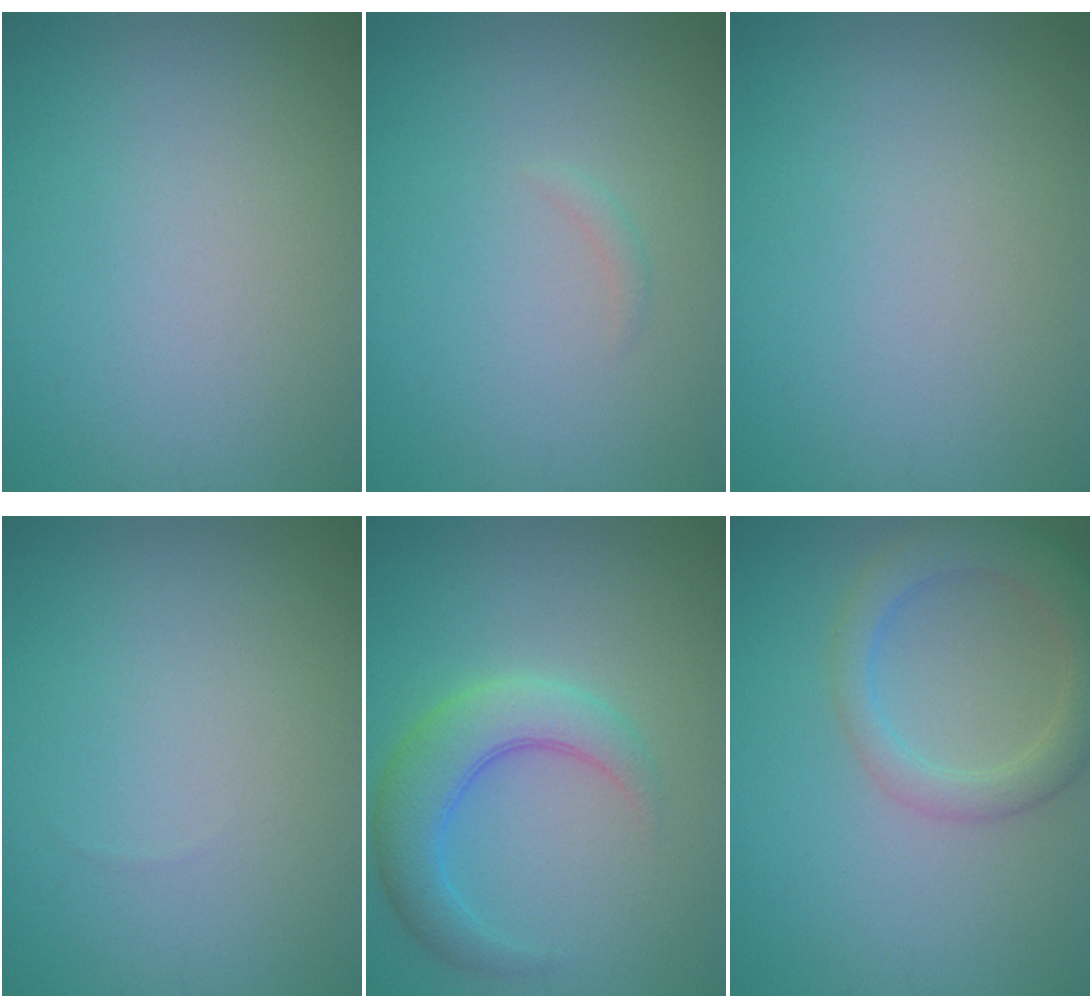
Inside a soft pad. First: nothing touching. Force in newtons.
{"total": 0.6, "press": 0.6, "slide": 0.0}
{"total": 0.0}
{"total": 0.0}
{"total": 4.6, "press": 4.6, "slide": 0.1}
{"total": 4.2, "press": 4.2, "slide": 0.2}